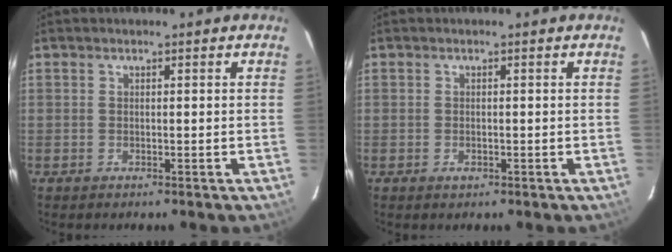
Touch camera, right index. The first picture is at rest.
{"total": 1.2, "force": [-0.5, 0.8, 0.8], "torque": [-0.013, 0.001, -0.007]}